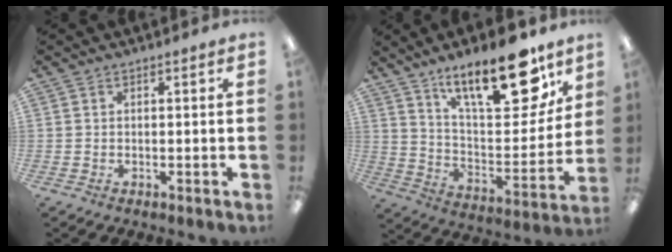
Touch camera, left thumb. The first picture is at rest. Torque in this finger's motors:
{"motor_torque": [0.43, 0.46, 1.40, -1.37, 0.23]}